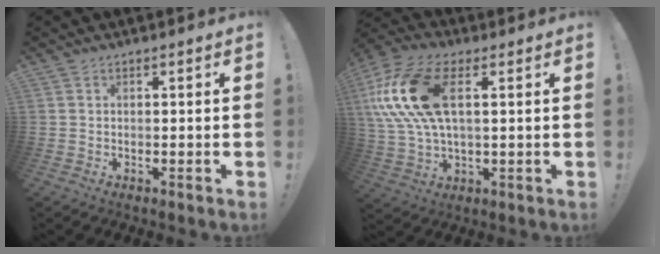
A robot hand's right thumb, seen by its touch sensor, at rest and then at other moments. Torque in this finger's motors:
{"motor_torque": [1.19, 1.59, 1.65, 0.66, 0.76]}